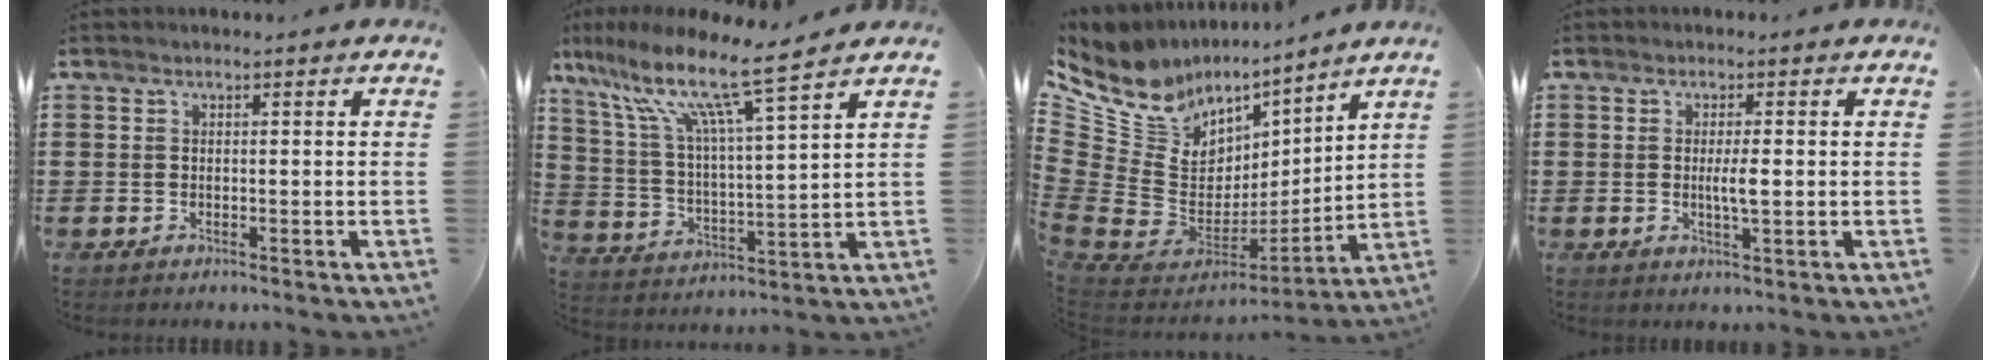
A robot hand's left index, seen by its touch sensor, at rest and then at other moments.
{"total": 10.7, "force": [8.1, 0.5, 6.9], "torque": [-0.167, -0.052, 0.129]}
{"total": 10.1, "force": [6.2, 7.5, 2.7], "torque": [-0.130, -0.075, 0.109]}
{"total": 3.0, "force": [-0.1, 0.4, 2.9], "torque": [-0.054, -0.005, -0.003]}